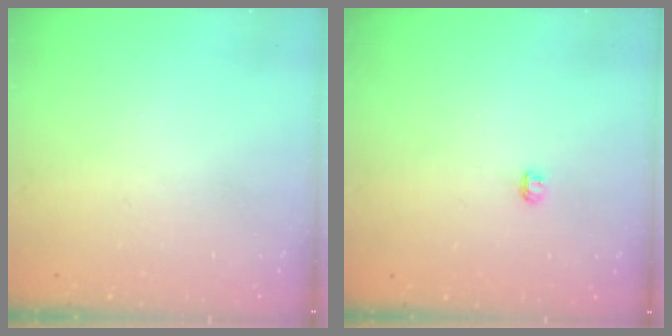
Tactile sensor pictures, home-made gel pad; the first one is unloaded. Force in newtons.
{"total": 2.9, "press": 2.9, "slide": 0.3}